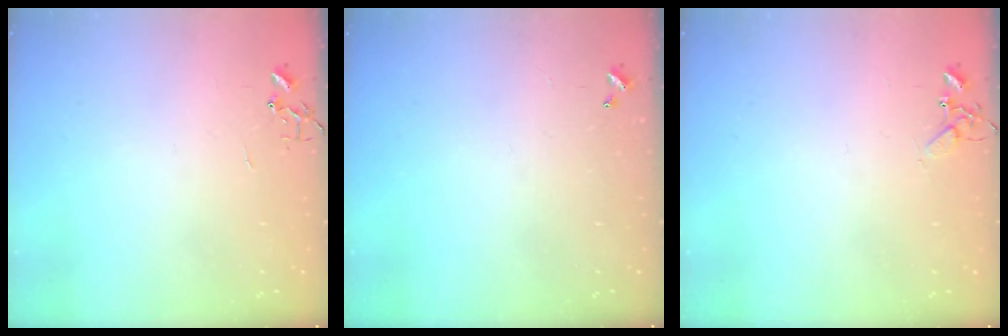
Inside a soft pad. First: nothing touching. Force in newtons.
{"total": 0.0}
{"total": 4.7, "press": 4.6, "slide": 0.6}